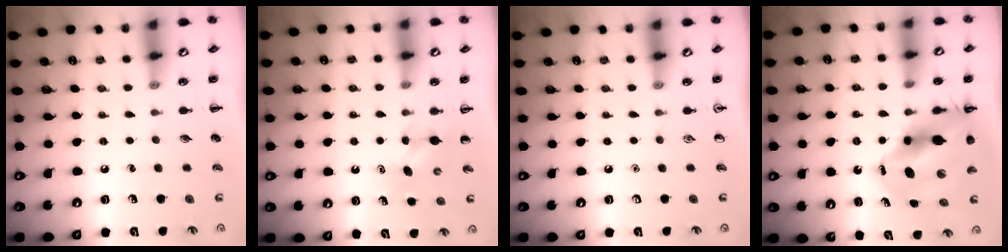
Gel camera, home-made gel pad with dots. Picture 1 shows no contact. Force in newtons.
{"total": 3.5, "press": 3.3, "slide": 1.0}
{"total": 0.0}
{"total": 13.7, "press": 13.1, "slide": 3.9}